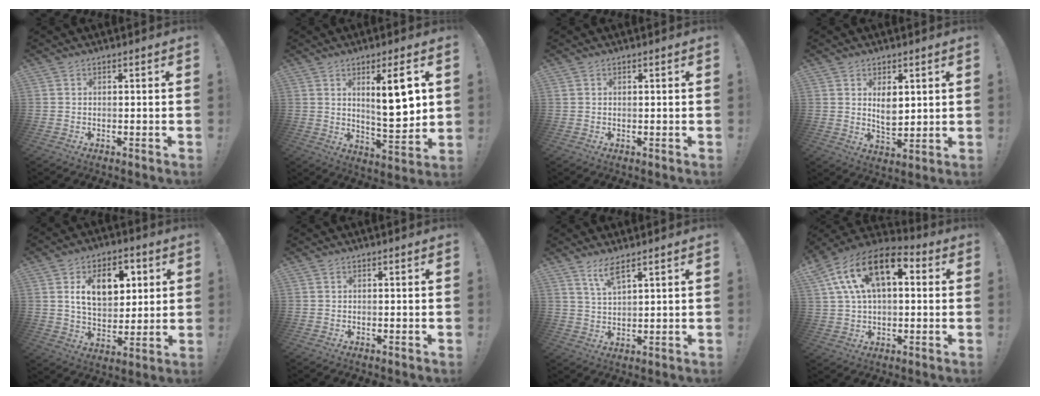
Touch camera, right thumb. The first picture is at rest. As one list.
[{"total": 12.6, "force": [3.6, 2.9, 11.7], "torque": [-0.160, -0.018, 0.052]}, {"total": 0.0}, {"total": 6.4, "force": [2.5, 4.2, 4.2], "torque": [-0.054, -0.019, 0.044]}, {"total": 14.3, "force": [5.0, 9.7, 9.1], "torque": [-0.128, -0.007, 0.093]}, {"total": 0.0}, {"total": 5.6, "force": [4.1, 0.9, 3.8], "torque": [-0.075, -0.015, 0.071]}, {"total": 17.8, "force": [6.6, 10.6, 12.7], "torque": [-0.230, -0.005, 0.117]}]